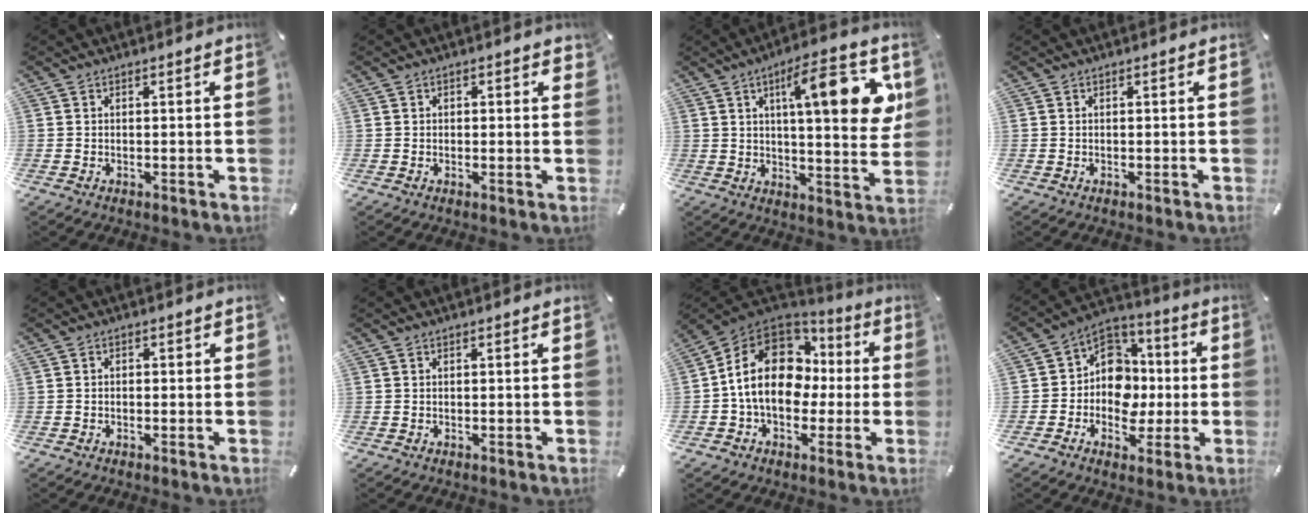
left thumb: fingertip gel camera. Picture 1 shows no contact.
{"total": 0.8, "force": [0.2, 0.7, 0.4], "torque": [-0.001, 0.002, 0.001]}
{"total": 18.2, "force": [6.6, 5.7, 16.0], "torque": [-0.223, -0.021, 0.092]}
{"total": 0.0}
{"total": 0.9, "force": [-0.6, 0.6, 0.4], "torque": [-0.009, 0.003, -0.013]}
{"total": 0.0}
{"total": 16.2, "force": [0.0, 12.7, 10.1], "torque": [-0.206, 0.017, 0.005]}
{"total": 12.3, "force": [-2.0, 11.0, 5.2], "torque": [-0.076, 0.017, -0.028]}